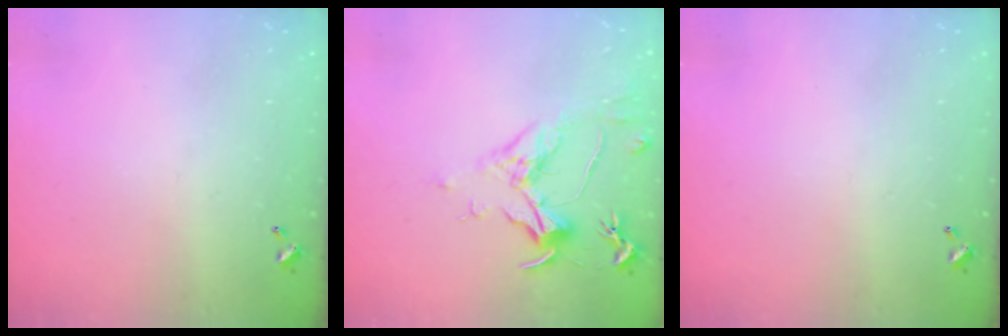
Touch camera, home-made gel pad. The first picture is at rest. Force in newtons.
{"total": 1.6, "press": 1.4, "slide": 0.7}
{"total": 0.0}